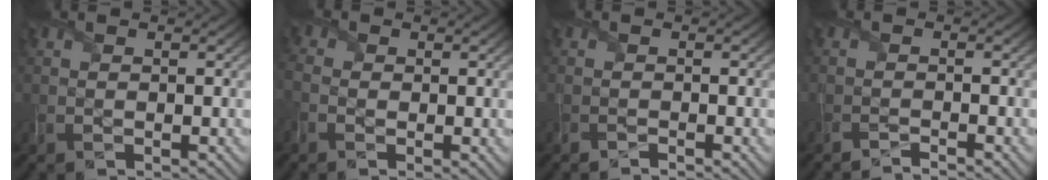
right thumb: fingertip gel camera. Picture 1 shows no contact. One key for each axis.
{"total": 2.3, "fx": -1.0, "fy": 1.9, "fz": 1.0, "tx": -0.034, "ty": -0.004, "tz": -0.027}
{"total": 1.5, "fx": -1.4, "fy": -0.1, "fz": -0.3, "tx": 0.005, "ty": -0.007, "tz": -0.031}
{"total": 2.1, "fx": -2.1, "fy": -0.4, "fz": -0.3, "tx": 0.014, "ty": -0.008, "tz": -0.046}